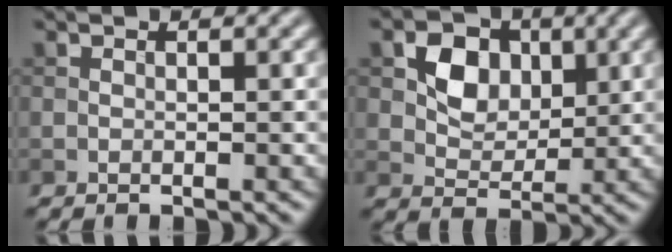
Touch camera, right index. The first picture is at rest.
{"total": 4.5, "force": [1.3, 3.4, 2.6], "torque": [-0.042, 0.004, 0.017]}